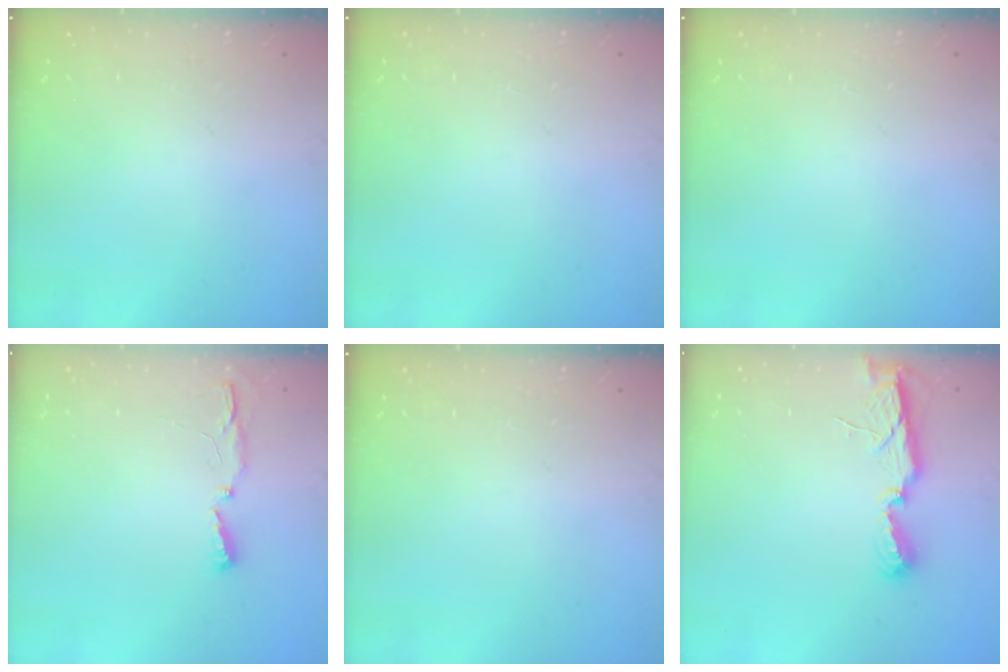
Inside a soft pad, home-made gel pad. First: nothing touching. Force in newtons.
{"total": 0.0}
{"total": 0.0}
{"total": 3.5, "press": 3.4, "slide": 0.8}
{"total": 0.0}
{"total": 7.0, "press": 7.0, "slide": 0.5}